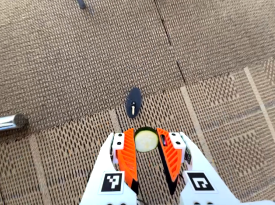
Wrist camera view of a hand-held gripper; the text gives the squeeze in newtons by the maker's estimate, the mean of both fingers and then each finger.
{"total": 7.6, "left": 7.5, "right": 7.7}